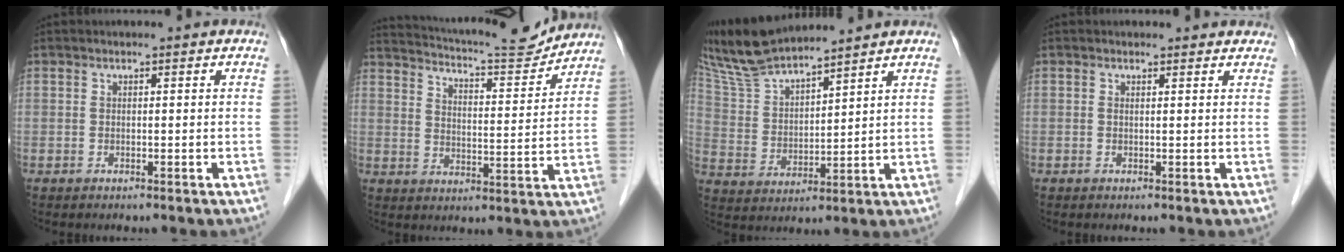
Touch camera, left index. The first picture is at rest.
{"total": 14.7, "force": [14.1, 0.6, 4.1], "torque": [-0.077, -0.019, 0.201]}
{"total": 11.8, "force": [10.9, 0.6, 4.5], "torque": [-0.105, 0.019, 0.219]}
{"total": 2.0, "force": [1.8, 0.8, 0.4], "torque": [-0.011, 0.005, 0.009]}